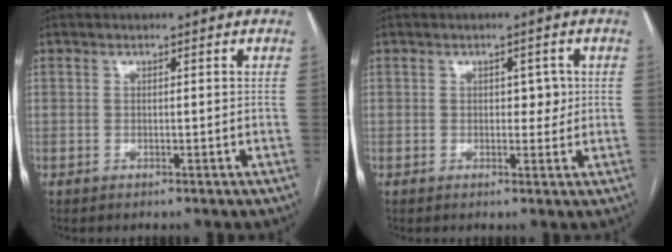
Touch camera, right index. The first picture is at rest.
{"total": 2.6, "force": [0.4, 1.6, 2.1], "torque": [-0.021, 0.003, 0.005]}